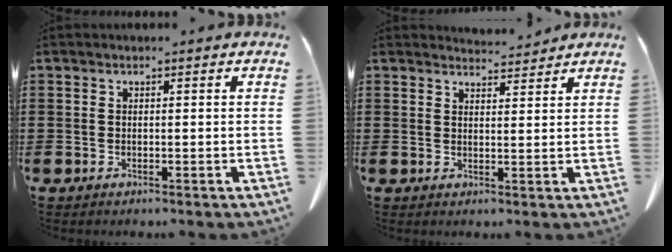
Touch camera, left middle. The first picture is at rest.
{"total": 3.5, "force": [3.4, 0.4, 0.6], "torque": [-0.012, -0.013, 0.062]}